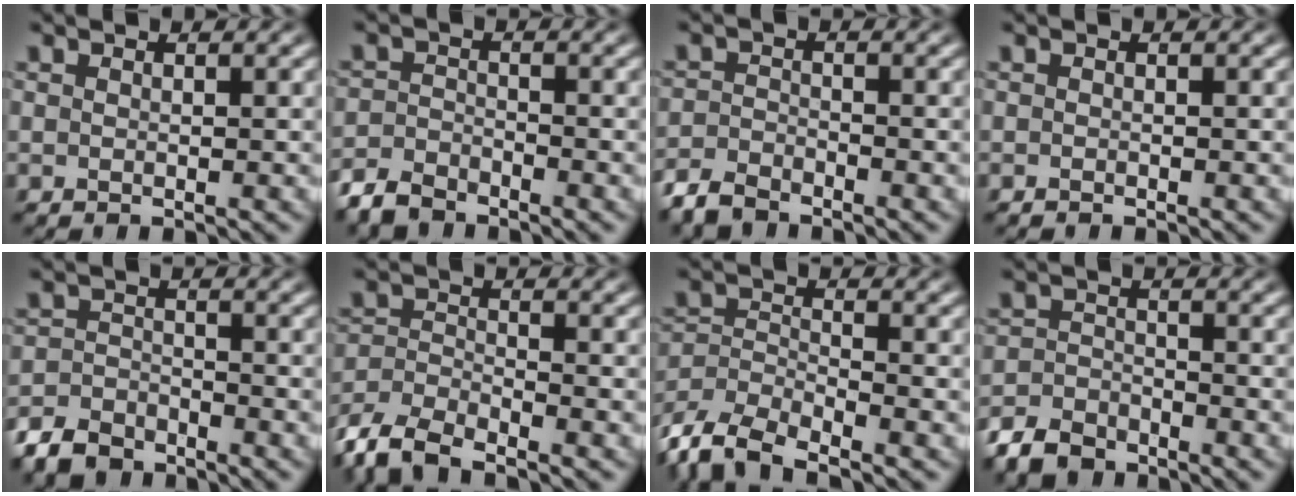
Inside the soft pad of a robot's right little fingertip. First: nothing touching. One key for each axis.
{"total": 3.3, "fx": -3.1, "fy": 1.1, "fz": 0.5, "tx": -0.006, "ty": -0.010, "tz": -0.054}
{"total": 2.9, "fx": -2.8, "fy": 0.8, "fz": 0.4, "tx": -0.005, "ty": -0.008, "tz": -0.051}
{"total": 0.7, "fx": -0.5, "fy": -0.4, "fz": -0.1, "tx": 0.001, "ty": -0.009, "tz": -0.006}
{"total": 4.4, "fx": -3.9, "fy": 1.8, "fz": 0.8, "tx": -0.008, "ty": -0.013, "tz": -0.064}
{"total": 5.8, "fx": -4.0, "fy": 3.6, "fz": 2.3, "tx": -0.055, "ty": -0.016, "tz": -0.069}
{"total": 7.9, "fx": -4.9, "fy": 5.1, "fz": 3.5, "tx": -0.089, "ty": -0.033, "tz": -0.075}
{"total": 4.3, "fx": -3.8, "fy": 1.8, "fz": 0.8, "tx": -0.008, "ty": -0.012, "tz": -0.064}